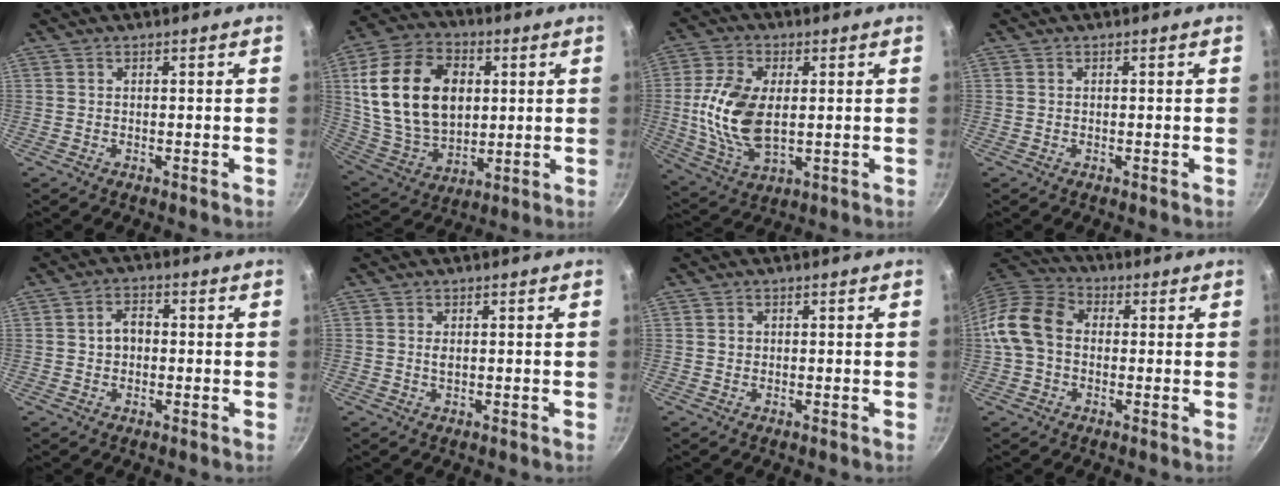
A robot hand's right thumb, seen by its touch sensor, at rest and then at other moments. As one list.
[{"total": 22.8, "force": [4.3, 15.7, 16.0], "torque": [-0.278, -0.001, 0.087]}, {"total": 14.1, "force": [0.7, 8.0, 11.6], "torque": [-0.227, -0.002, 0.018]}, {"total": 0.0}, {"total": 4.2, "force": [0.0, 3.1, 2.7], "torque": [-0.026, 0.013, -0.004]}, {"total": 1.1, "force": [0.2, 0.6, 0.9], "torque": [-0.018, 0.001, 0.003]}, {"total": 0.9, "force": [0.1, 0.8, 0.3], "torque": [-0.001, 0.002, 0.001]}, {"total": 11.3, "force": [0.0, 8.6, 7.4], "torque": [-0.118, 0.029, -0.020]}]